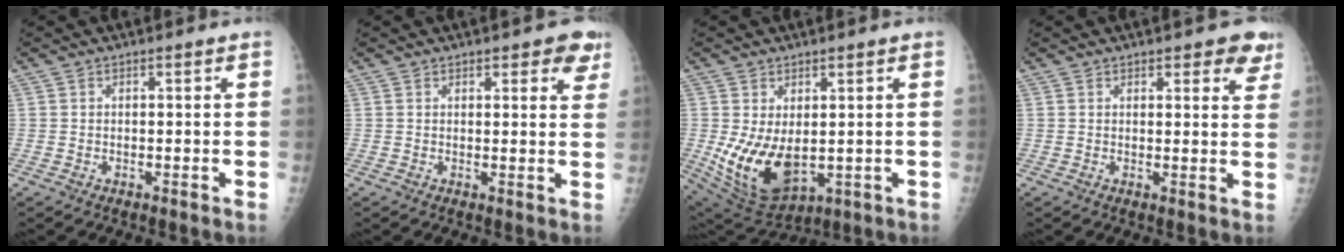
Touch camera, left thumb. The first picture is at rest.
{"total": 5.1, "force": [3.2, 2.3, 3.2], "torque": [-0.004, -0.011, 0.033]}
{"total": 12.0, "force": [-0.4, 7.2, 9.6], "torque": [-0.166, -0.019, 0.022]}
{"total": 5.3, "force": [3.7, 2.4, 3.0], "torque": [0.002, -0.016, 0.039]}